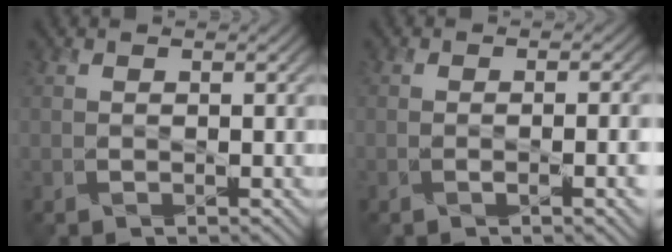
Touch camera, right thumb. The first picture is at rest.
{"total": 3.5, "force": [-0.9, 0.7, 3.3], "torque": [-0.048, 0.003, -0.016]}